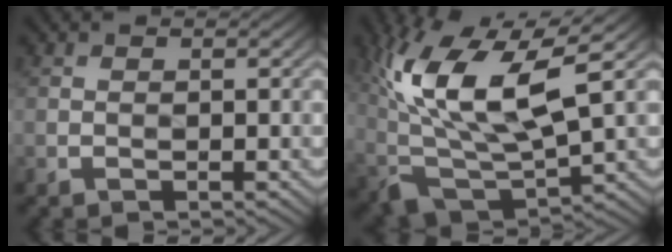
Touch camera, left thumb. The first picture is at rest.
{"total": 16.5, "force": [4.7, 7.6, 13.9], "torque": [-0.285, 0.003, 0.083]}